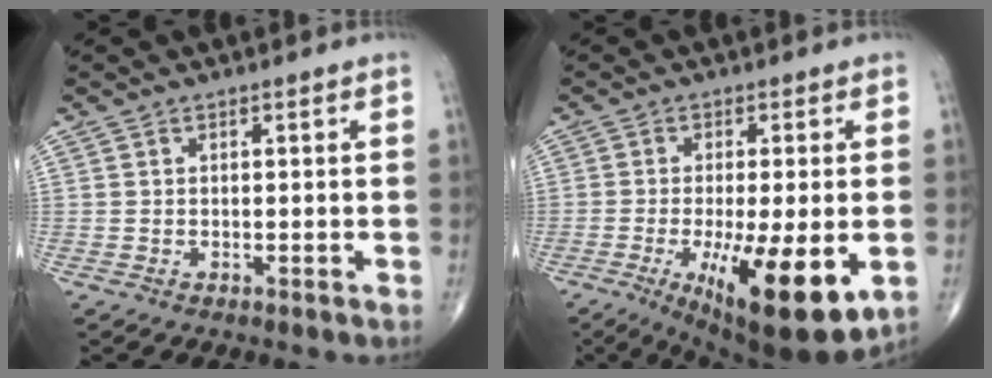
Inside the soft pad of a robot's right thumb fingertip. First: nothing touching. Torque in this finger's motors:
{"motor_torque": [2.43, 2.56, 0.49, -0.50, 0.55]}